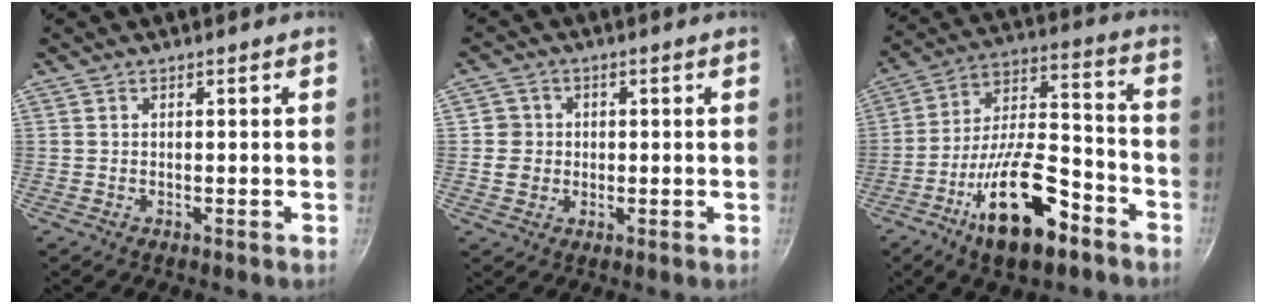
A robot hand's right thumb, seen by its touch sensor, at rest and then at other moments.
{"total": 3.9, "force": [-0.1, 3.8, 0.7], "torque": [0.008, 0.007, -0.005]}
{"total": 20.2, "force": [-10.2, 8.4, 15.2], "torque": [-0.233, 0.060, -0.175]}